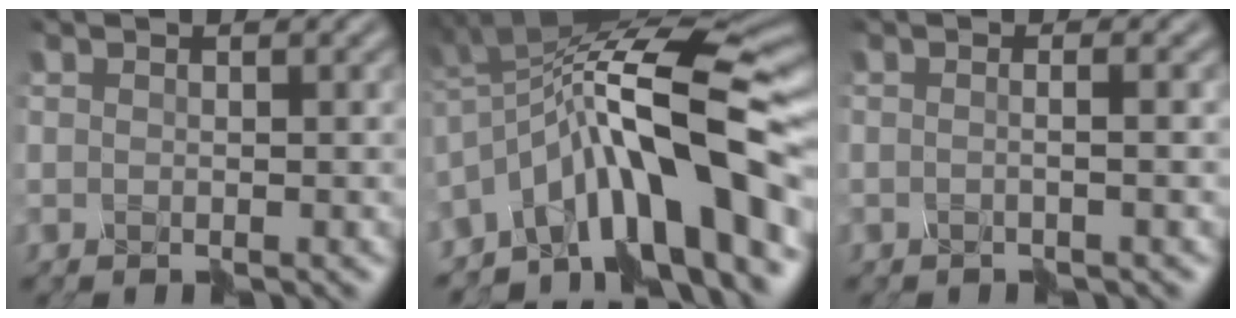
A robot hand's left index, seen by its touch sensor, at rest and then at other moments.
{"total": 12.1, "force": [-4.5, 2.9, 10.9], "torque": [-0.165, 0.037, -0.075]}
{"total": 1.4, "force": [0.2, 0.7, 1.2], "torque": [0.011, 0.012, -0.020]}